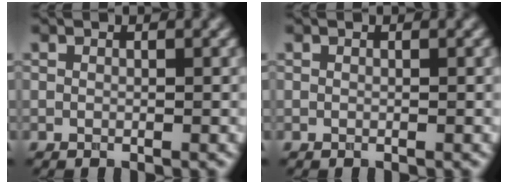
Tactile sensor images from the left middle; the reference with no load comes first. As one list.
[{"total": 0.0}]